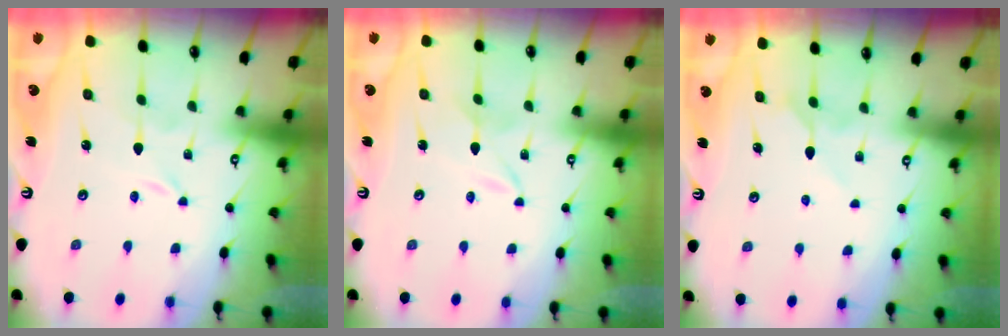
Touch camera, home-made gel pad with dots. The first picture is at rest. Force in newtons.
{"total": 1.8, "press": 1.7, "slide": 0.3}
{"total": 5.7, "press": 5.6, "slide": 0.6}